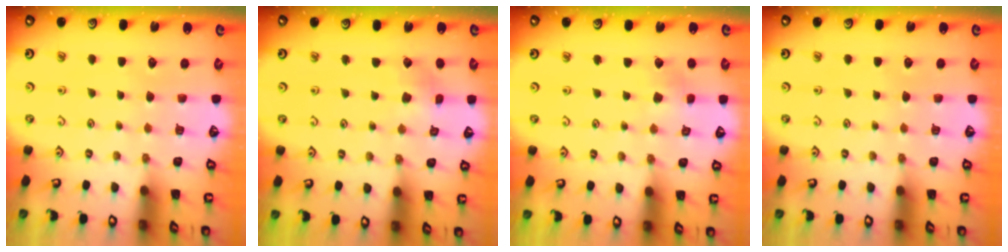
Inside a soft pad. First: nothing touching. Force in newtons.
{"total": 2.9, "press": 2.9, "slide": 0.2}
{"total": 2.3, "press": 2.3, "slide": 0.4}
{"total": 0.0}